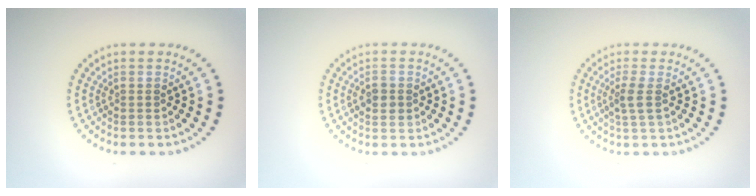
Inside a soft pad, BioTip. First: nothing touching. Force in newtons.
{"total": 2.1, "press": 2.1, "slide": 0.1}
{"total": 1.6, "press": 1.4, "slide": 0.8}